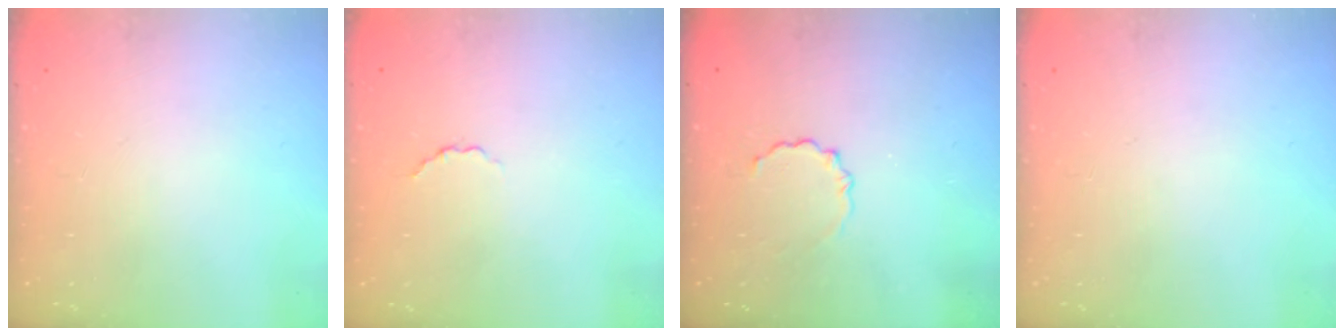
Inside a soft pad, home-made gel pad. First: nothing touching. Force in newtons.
{"total": 1.8, "press": 1.6, "slide": 0.8}
{"total": 3.1, "press": 2.9, "slide": 1.1}
{"total": 0.0}